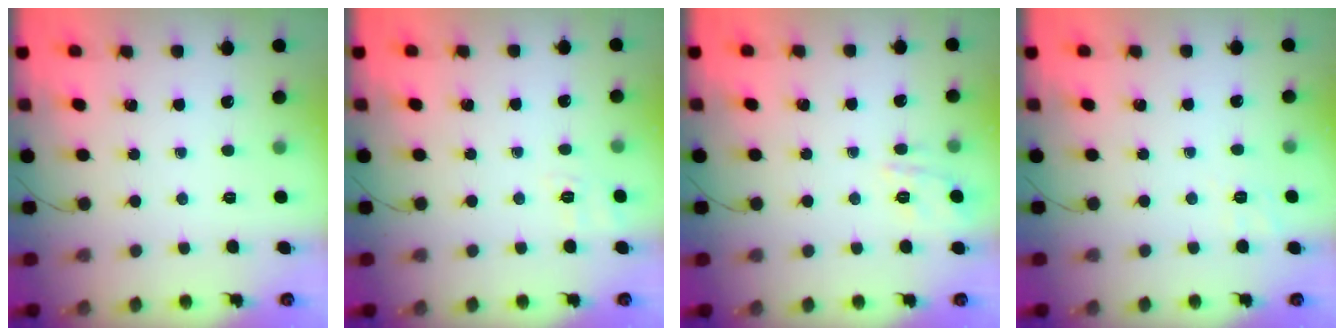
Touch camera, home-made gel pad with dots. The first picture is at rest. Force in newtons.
{"total": 2.3, "press": 1.2, "slide": 1.9}
{"total": 2.4, "press": 2.0, "slide": 1.3}
{"total": 2.3, "press": 1.6, "slide": 1.7}